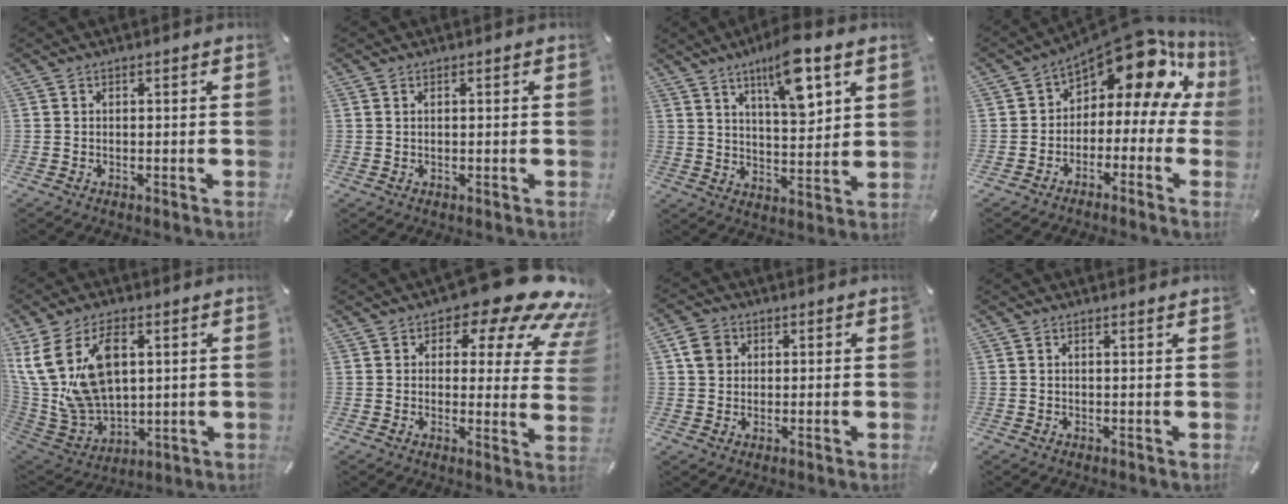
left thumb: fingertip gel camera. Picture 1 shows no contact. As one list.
[{"total": 0.7, "force": [0.2, 0.1, 0.7], "torque": [-0.013, -0.002, 0.004]}, {"total": 11.8, "force": [7.3, 3.6, 8.5], "torque": [-0.132, -0.035, 0.122]}, {"total": 15.5, "force": [8.7, 7.2, 10.5], "torque": [-0.166, -0.066, 0.142]}, {"total": 17.6, "force": [6.3, 11.4, 11.8], "torque": [-0.275, -0.026, 0.115]}, {"total": 15.7, "force": [9.7, 6.9, 10.3], "torque": [-0.134, -0.066, 0.159]}, {"total": 4.9, "force": [1.5, 4.4, 1.6], "torque": [-0.026, 0.003, 0.026]}, {"total": 0.9, "force": [0.8, -0.1, 0.4], "torque": [-0.007, -0.003, 0.016]}]